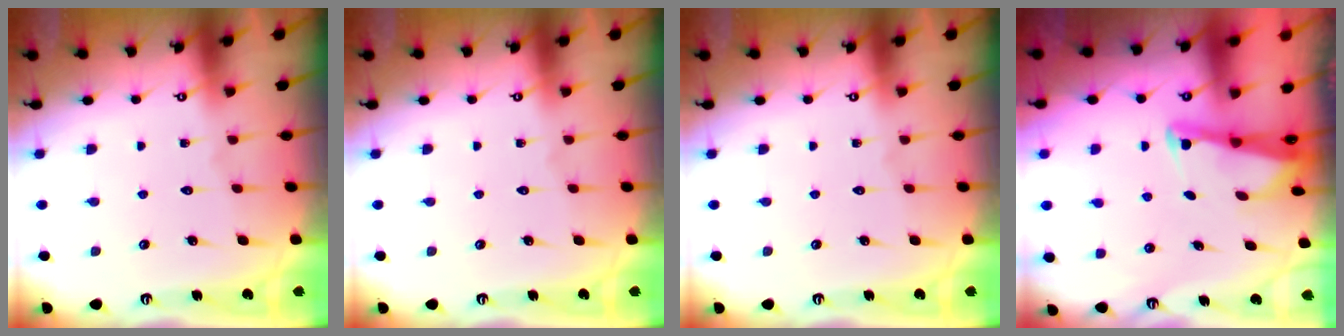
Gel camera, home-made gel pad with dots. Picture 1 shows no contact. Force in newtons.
{"total": 0.0}
{"total": 0.0}
{"total": 2.6, "press": 2.6, "slide": 0.2}